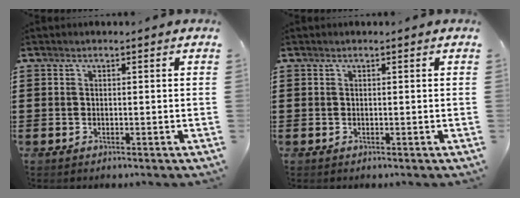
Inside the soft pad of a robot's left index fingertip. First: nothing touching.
{"total": 0.0}